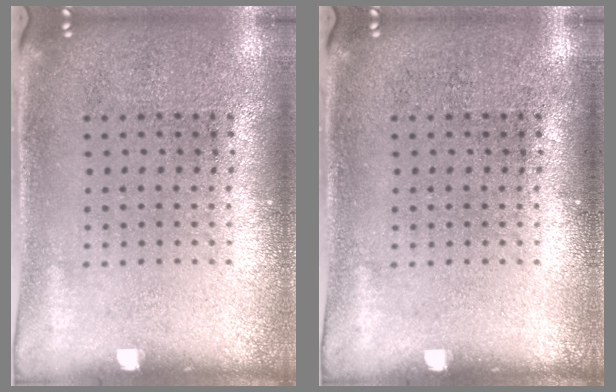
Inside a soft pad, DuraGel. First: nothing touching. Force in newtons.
{"total": 0.0}